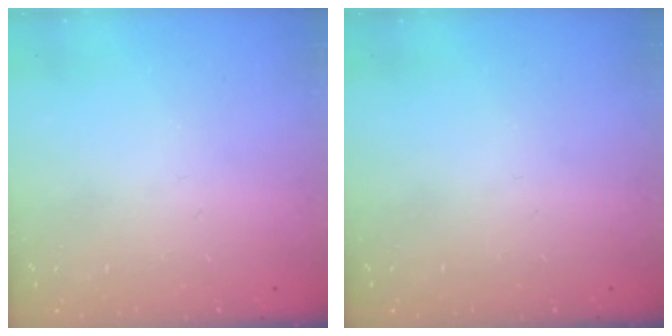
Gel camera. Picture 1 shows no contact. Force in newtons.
{"total": 0.0}